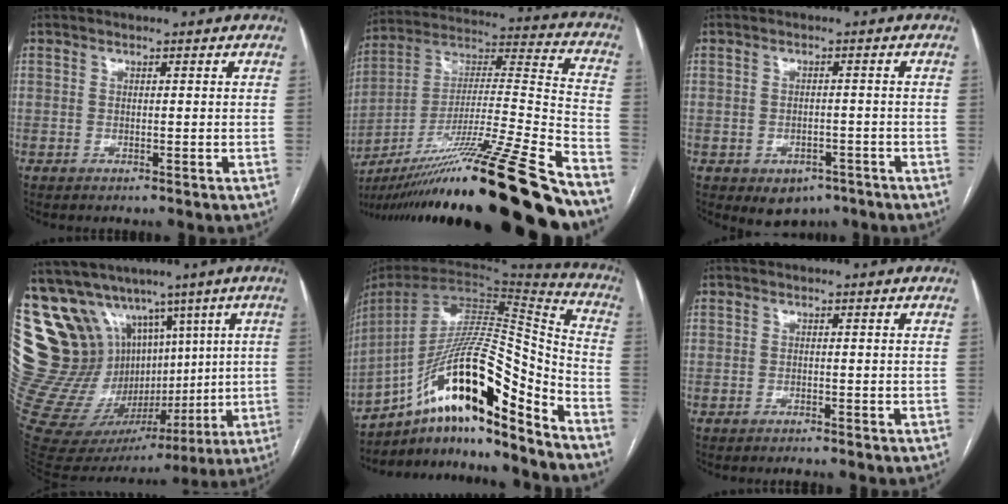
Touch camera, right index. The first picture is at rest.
{"total": 30.1, "force": [-21.7, -0.2, 20.8], "torque": [-0.301, -0.027, -0.375]}
{"total": 4.9, "force": [-2.9, 3.4, 1.9], "torque": [-0.022, 0.004, -0.030]}
{"total": 24.1, "force": [8.8, 18.1, 13.2], "torque": [-0.254, 0.079, 0.188]}
{"total": 24.0, "force": [-14.5, 3.4, 18.8], "torque": [-0.329, 0.011, -0.248]}
{"total": 1.0, "force": [-0.9, 0.1, 0.3], "torque": [-0.009, -0.003, -0.012]}